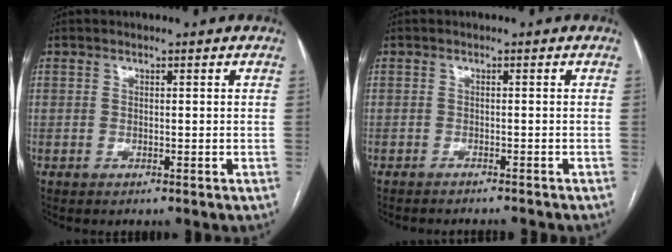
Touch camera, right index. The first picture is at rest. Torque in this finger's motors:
{"motor_torque": [-2.12, -0.02, -1.05, -0.21]}